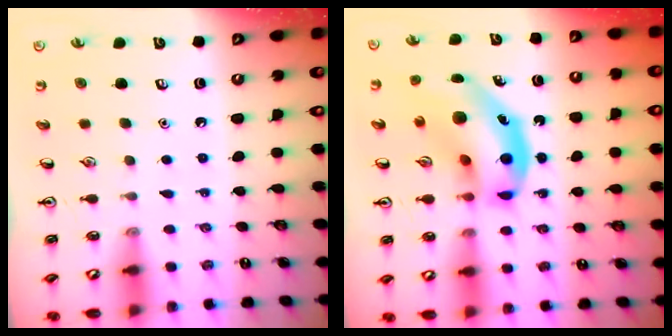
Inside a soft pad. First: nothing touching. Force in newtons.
{"total": 15.8, "press": 15.2, "slide": 4.3}